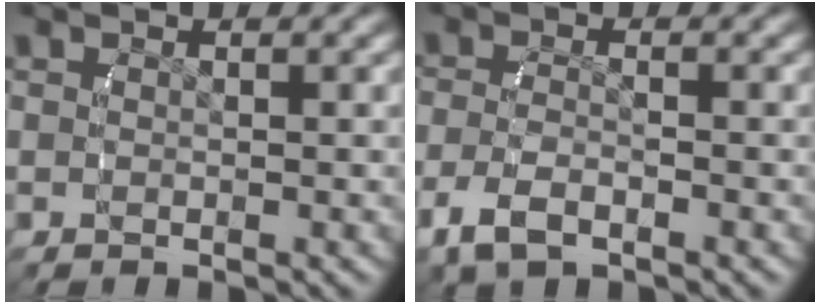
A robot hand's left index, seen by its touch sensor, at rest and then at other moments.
{"total": 3.2, "force": [-1.4, 1.8, 2.2], "torque": [-0.059, -0.011, -0.016]}